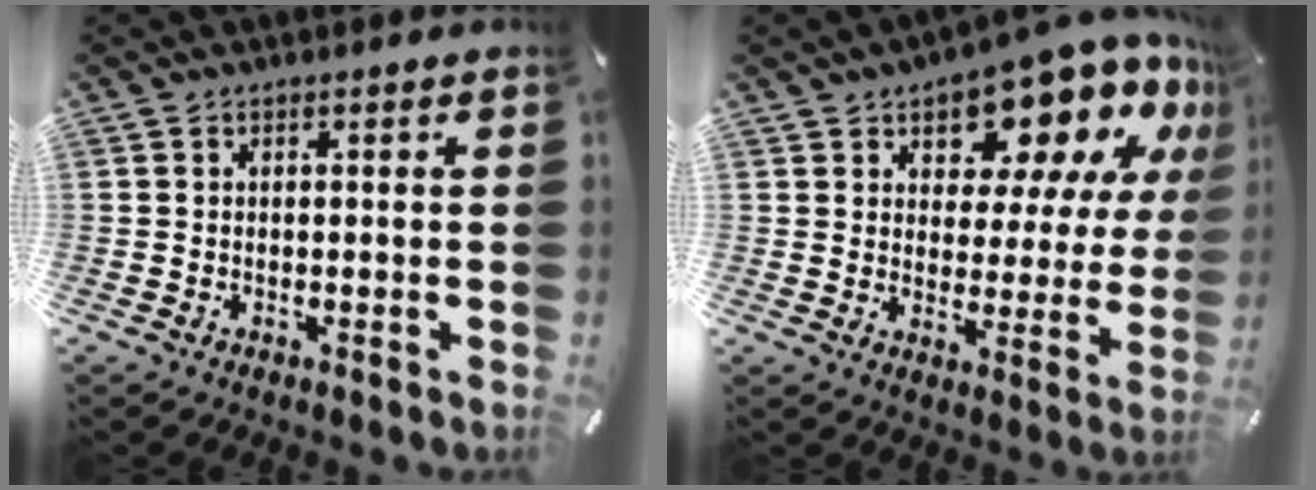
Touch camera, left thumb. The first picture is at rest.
{"total": 14.2, "force": [11.1, 6.4, 6.0], "torque": [-0.099, -0.091, 0.189]}